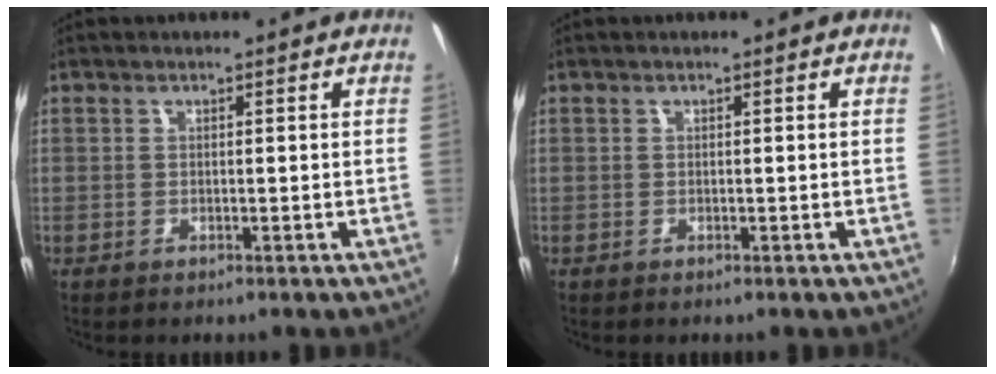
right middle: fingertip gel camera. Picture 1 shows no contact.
{"total": 0.0}